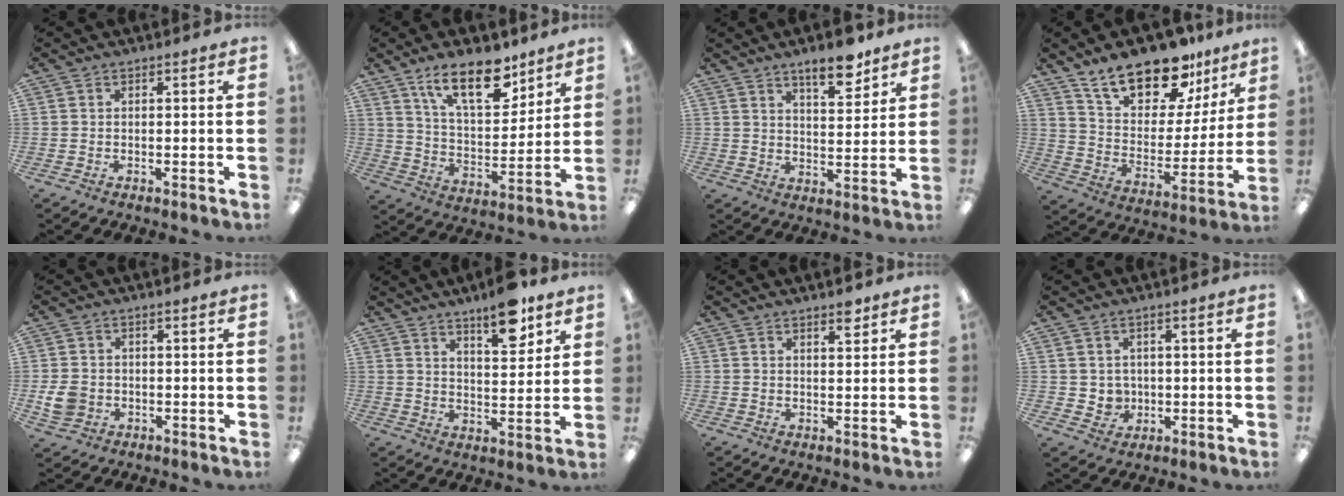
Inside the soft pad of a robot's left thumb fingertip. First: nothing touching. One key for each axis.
{"total": 17.0, "fx": 11.3, "fy": 7.1, "fz": 10.6, "tx": -0.163, "ty": -0.057, "tz": 0.192}
{"total": 9.2, "fx": 6.9, "fy": 3.0, "fz": 5.3, "tx": -0.071, "ty": -0.040, "tz": 0.117}
{"total": 19.2, "fx": 15.1, "fy": 8.2, "fz": 8.5, "tx": -0.146, "ty": -0.100, "tz": 0.267}
{"total": 5.1, "fx": -0.7, "fy": 4.4, "fz": 2.5, "tx": -0.049, "ty": 0.003, "tz": -0.012}
{"total": 11.3, "fx": 7.9, "fy": 3.7, "fz": 7.2, "tx": -0.093, "ty": -0.047, "tz": 0.130}
{"total": 3.5, "fx": 2.8, "fy": 1.0, "fz": 1.8, "tx": -0.016, "ty": -0.015, "tz": 0.045}
{"total": 3.6, "fx": 1.0, "fy": 3.5, "fz": 0.4, "tx": -0.001, "ty": -0.003, "tz": 0.016}